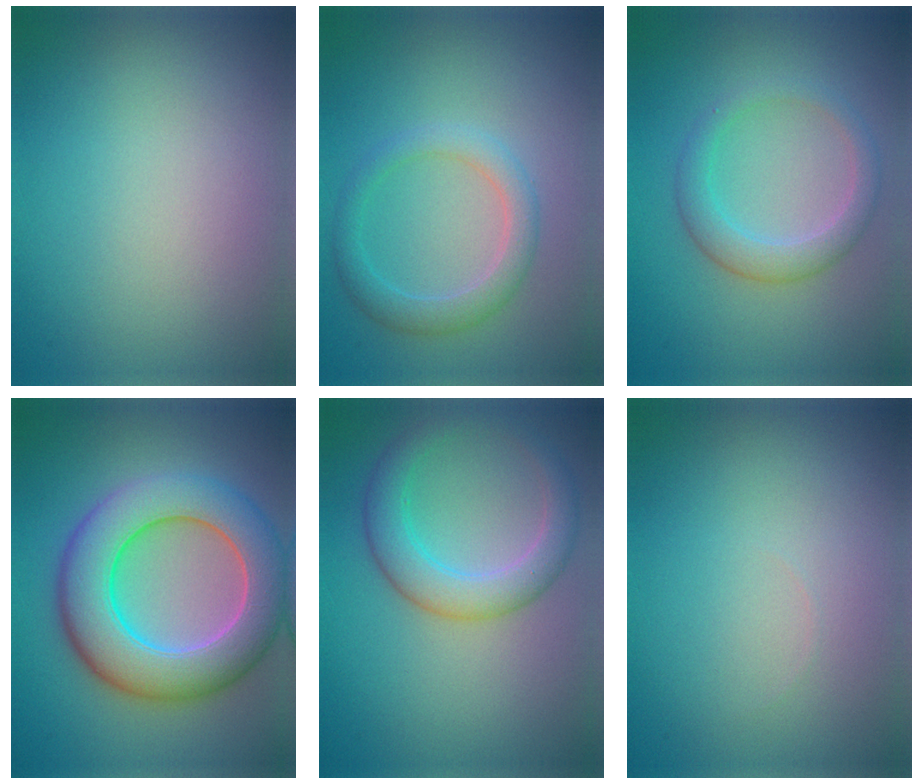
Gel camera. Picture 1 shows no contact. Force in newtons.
{"total": 2.8, "press": 2.8, "slide": 0.1}
{"total": 2.8, "press": 2.8, "slide": 0.2}
{"total": 9.7, "press": 9.7, "slide": 0.3}
{"total": 4.2, "press": 4.2, "slide": 0.3}
{"total": 0.0}